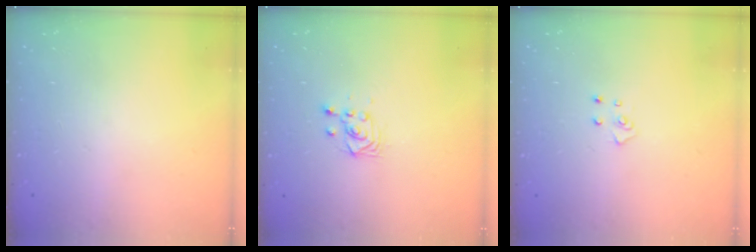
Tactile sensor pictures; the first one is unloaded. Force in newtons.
{"total": 2.9, "press": 2.9, "slide": 0.6}
{"total": 3.9, "press": 3.8, "slide": 0.4}